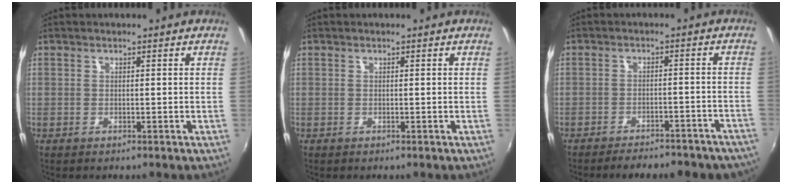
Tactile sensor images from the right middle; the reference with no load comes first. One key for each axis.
{"total": 0.0}
{"total": 13.4, "fx": -11.7, "fy": 3.4, "fz": 5.6, "tx": -0.103, "ty": -0.006, "tz": -0.135}